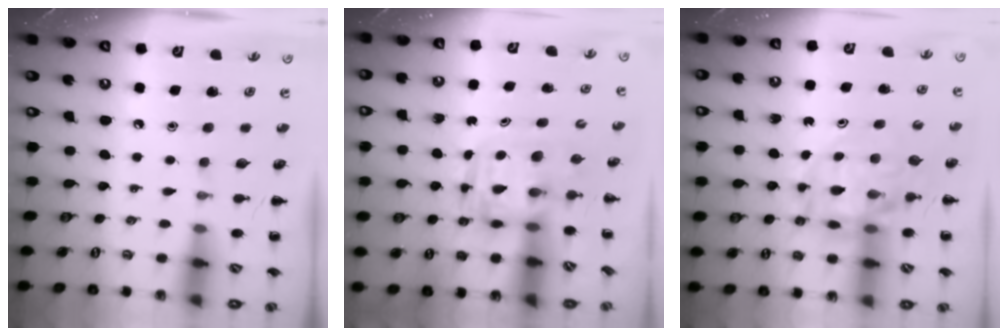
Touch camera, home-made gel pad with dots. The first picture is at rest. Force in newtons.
{"total": 3.4, "press": 3.4, "slide": 0.3}
{"total": 12.0, "press": 11.3, "slide": 3.9}